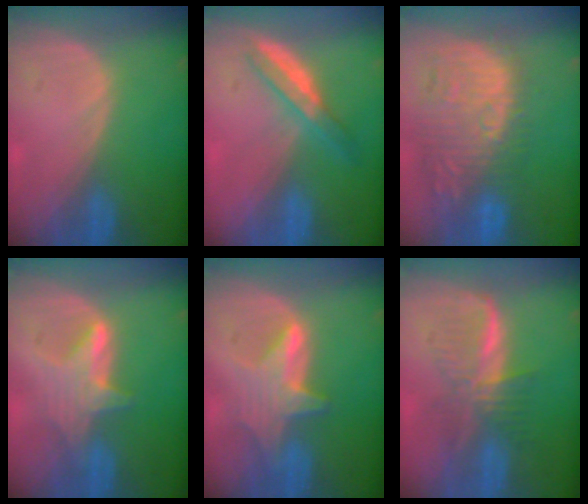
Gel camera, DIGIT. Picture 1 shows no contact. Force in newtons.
{"total": 5.3, "press": 4.6, "slide": 2.6}
{"total": 12.7, "press": 11.6, "slide": 5.1}
{"total": 5.1, "press": 5.1, "slide": 0.5}
{"total": 6.6, "press": 6.2, "slide": 2.1}
{"total": 6.1, "press": 6.1, "slide": 0.2}